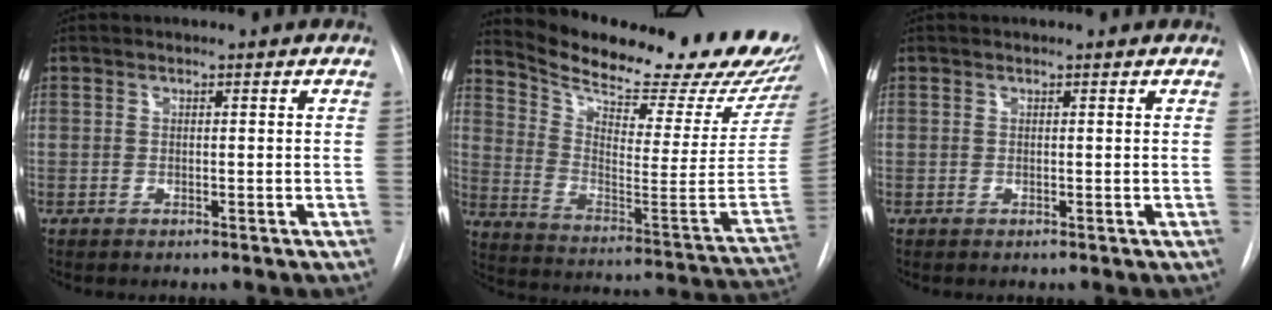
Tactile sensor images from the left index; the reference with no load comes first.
{"total": 30.4, "force": [26.6, 3.8, 14.2], "torque": [-0.230, -0.109, 0.354]}
{"total": 1.7, "force": [1.7, 0.2, 0.5], "torque": [-0.011, 0.011, 0.015]}